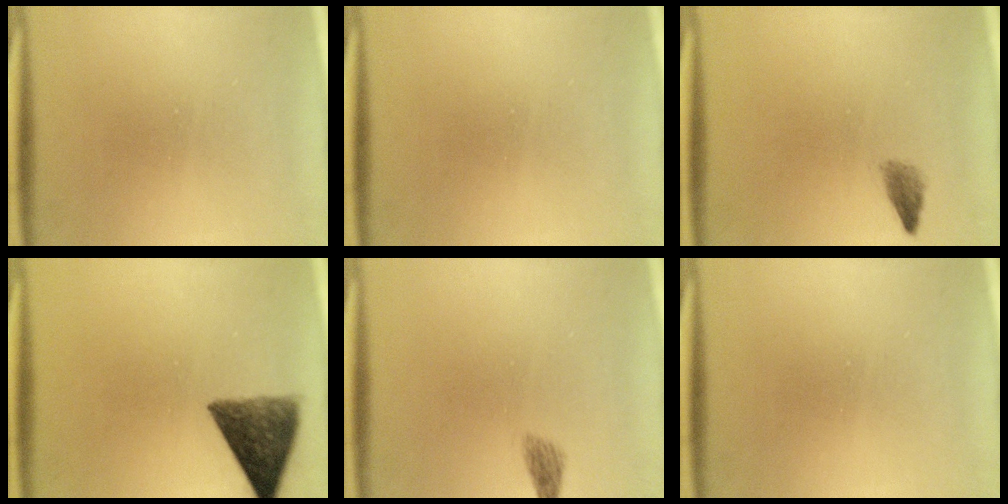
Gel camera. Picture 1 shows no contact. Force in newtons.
{"total": 0.0}
{"total": 1.5}
{"total": 8.9}
{"total": 3.1}
{"total": 0.0}